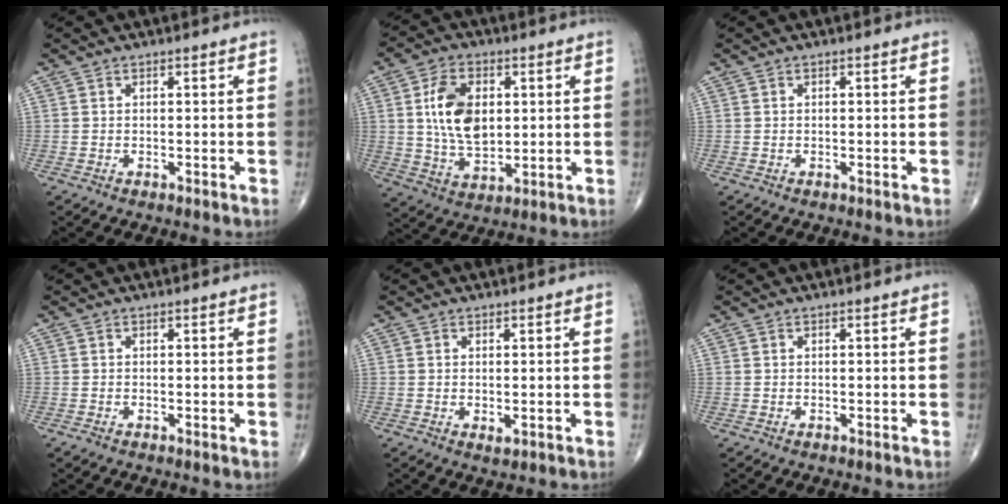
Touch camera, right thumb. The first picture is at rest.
{"total": 12.4, "force": [2.2, 7.6, 9.6], "torque": [-0.158, -0.010, 0.044]}
{"total": 0.0}
{"total": 1.0, "force": [-0.3, 0.4, 0.8], "torque": [-0.016, -0.005, -0.010]}
{"total": 1.3, "force": [-0.1, 0.7, 1.1], "torque": [-0.018, -0.005, 0.000]}
{"total": 0.0}